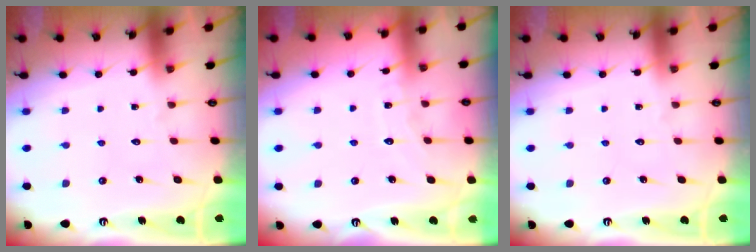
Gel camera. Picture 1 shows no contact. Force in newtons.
{"total": 4.6, "press": 4.6, "slide": 0.3}
{"total": 0.0}